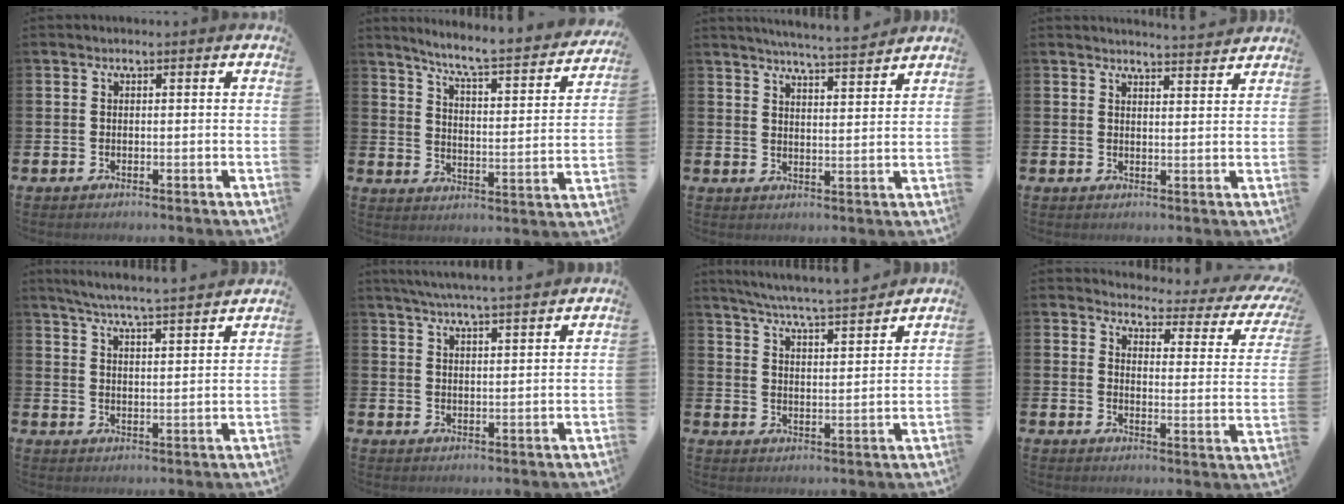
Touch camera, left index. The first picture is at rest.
{"total": 6.4, "force": [5.8, 0.2, 2.7], "torque": [-0.076, -0.052, 0.091]}
{"total": 5.3, "force": [5.2, -0.7, 0.8], "torque": [-0.029, -0.033, 0.091]}
{"total": 3.3, "force": [3.3, -0.3, -0.1], "torque": [0.004, -0.025, 0.057]}
{"total": 5.7, "force": [5.4, -0.6, 1.4], "torque": [-0.050, -0.036, 0.095]}
{"total": 5.3, "force": [5.1, -0.5, 1.4], "torque": [-0.039, -0.021, 0.091]}
{"total": 6.1, "force": [5.9, -0.3, 1.4], "torque": [-0.045, -0.045, 0.102]}
{"total": 3.1, "force": [2.7, 1.1, 0.9], "torque": [-0.026, -0.033, 0.035]}